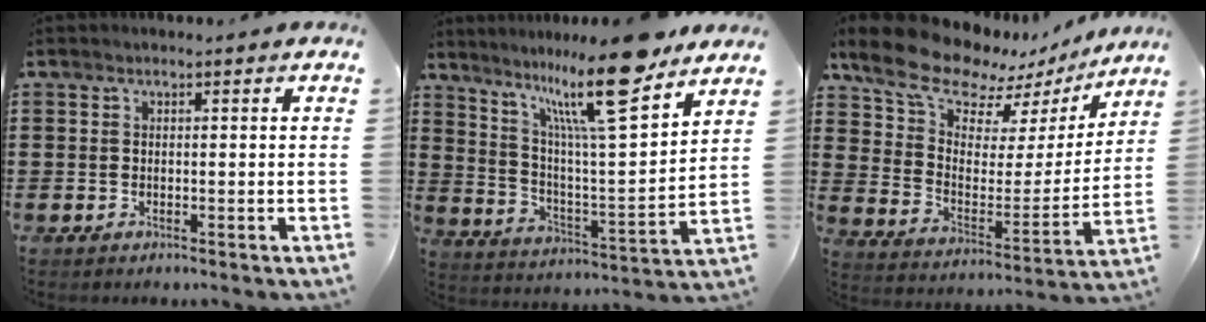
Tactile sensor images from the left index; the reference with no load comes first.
{"total": 15.4, "force": [11.8, 1.6, 9.8], "torque": [-0.188, -0.067, 0.193]}
{"total": 11.6, "force": [9.7, 4.3, 4.6], "torque": [-0.116, -0.063, 0.168]}